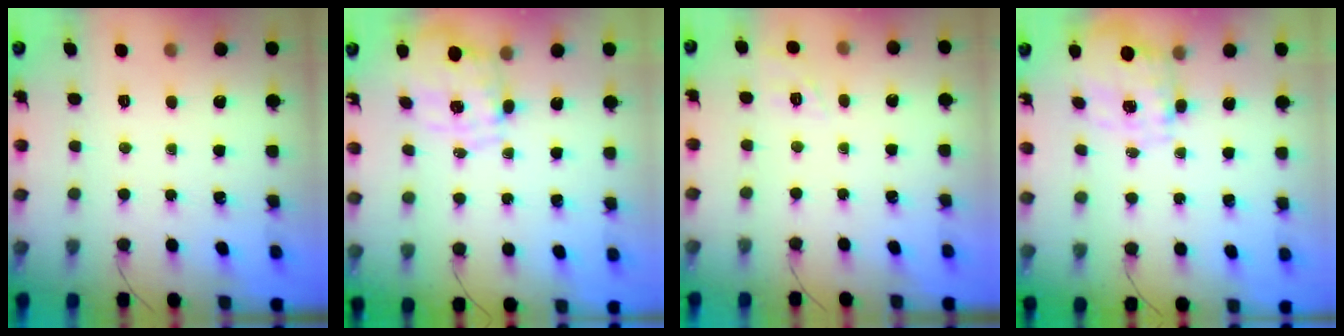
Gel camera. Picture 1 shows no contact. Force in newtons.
{"total": 2.1, "press": 1.7, "slide": 1.1}
{"total": 2.1, "press": 1.4, "slide": 1.5}
{"total": 2.9, "press": 2.7, "slide": 1.1}